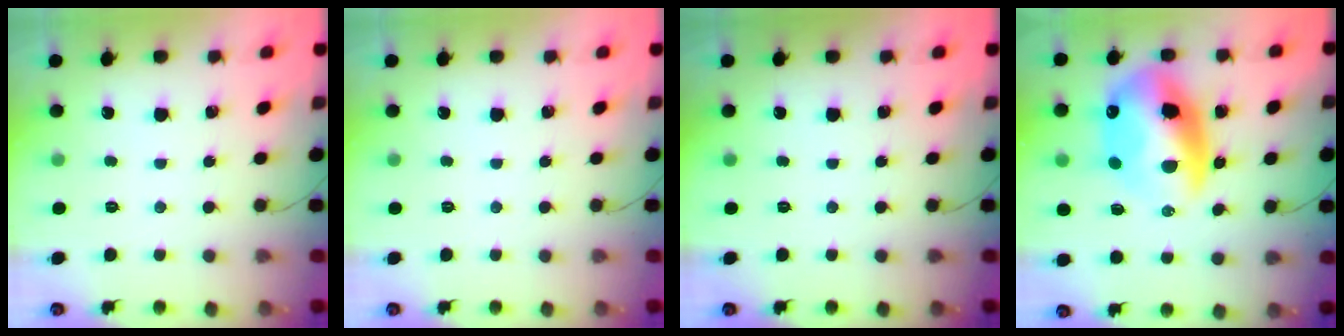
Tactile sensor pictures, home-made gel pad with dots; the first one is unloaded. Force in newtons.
{"total": 0.0}
{"total": 0.0}
{"total": 17.4, "press": 16.9, "slide": 4.2}